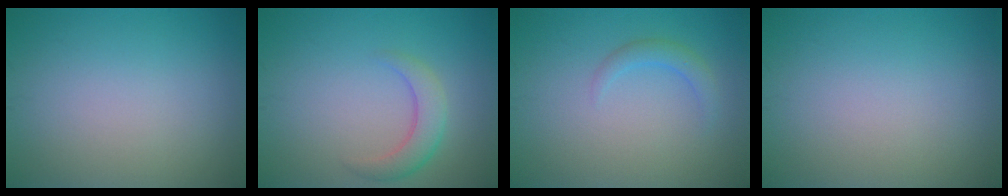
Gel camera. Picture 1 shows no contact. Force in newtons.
{"total": 2.8, "press": 2.8, "slide": 0.1}
{"total": 1.6, "press": 1.6, "slide": 0.0}
{"total": 0.0}